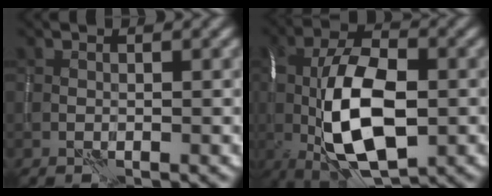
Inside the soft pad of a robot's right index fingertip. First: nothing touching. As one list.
[{"total": 11.5, "force": [-2.1, 5.3, 9.9], "torque": [-0.172, 0.008, -0.042]}]